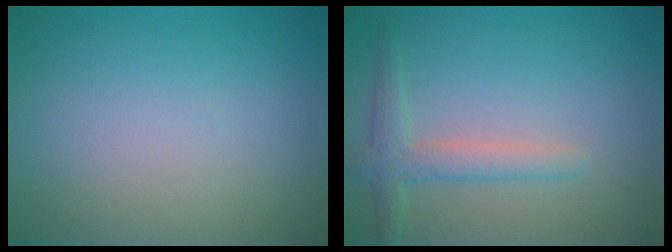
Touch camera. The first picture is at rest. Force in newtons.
{"total": 2.6, "press": 2.6, "slide": 0.2}